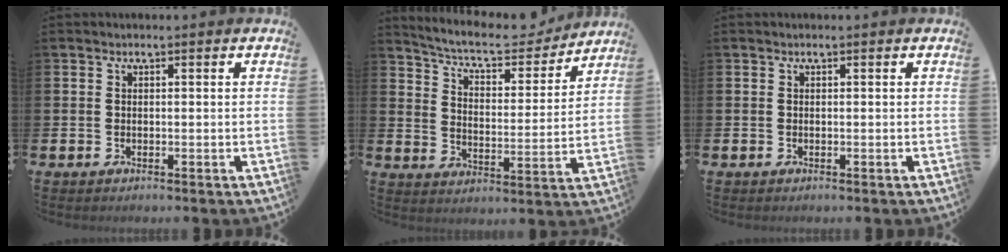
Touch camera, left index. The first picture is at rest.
{"total": 7.9, "force": [7.3, 2.0, 2.4], "torque": [-0.069, -0.055, 0.122]}
{"total": 0.0}